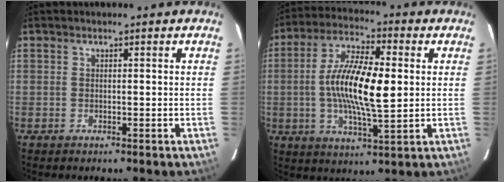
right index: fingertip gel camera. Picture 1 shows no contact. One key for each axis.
{"total": 14.0, "fx": 0.5, "fy": 4.1, "fz": 13.3, "tx": -0.257, "ty": 0.008, "tz": 0.004}